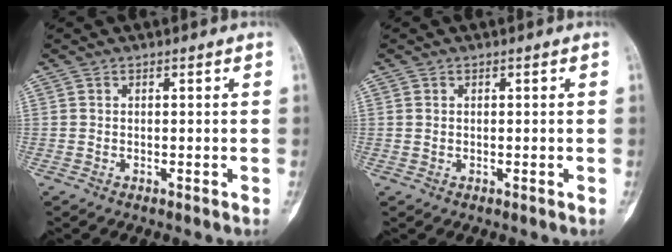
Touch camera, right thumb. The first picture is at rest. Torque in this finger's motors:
{"motor_torque": [-0.12, 0.59, 0.06, -0.15, 0.03]}